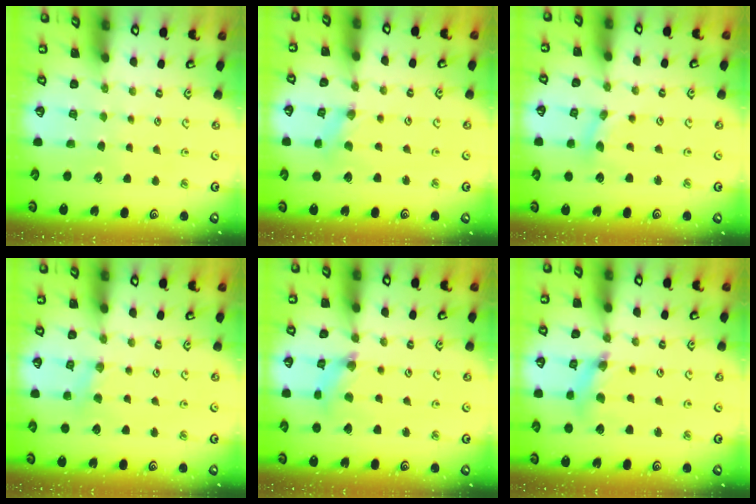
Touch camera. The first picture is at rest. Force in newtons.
{"total": 0.0}
{"total": 2.9, "press": 2.8, "slide": 0.4}
{"total": 2.3, "press": 2.2, "slide": 0.5}
{"total": 2.5, "press": 2.4, "slide": 0.4}
{"total": 6.2, "press": 6.1, "slide": 0.7}